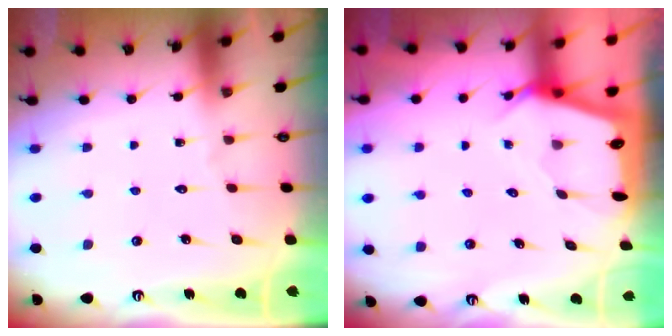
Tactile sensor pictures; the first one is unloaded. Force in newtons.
{"total": 2.4, "press": 2.4, "slide": 0.2}